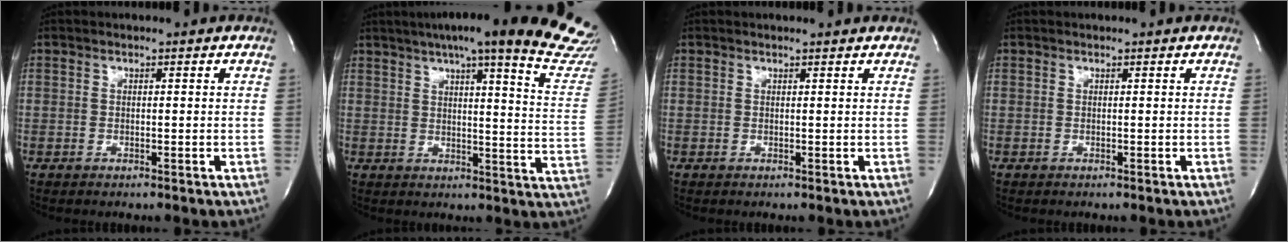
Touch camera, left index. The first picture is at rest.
{"total": 26.7, "force": [22.8, 1.6, 13.7], "torque": [-0.165, -0.068, 0.258]}
{"total": 0.8, "force": [0.8, -0.1, 0.2], "torque": [-0.012, -0.002, 0.007]}
{"total": 0.0}